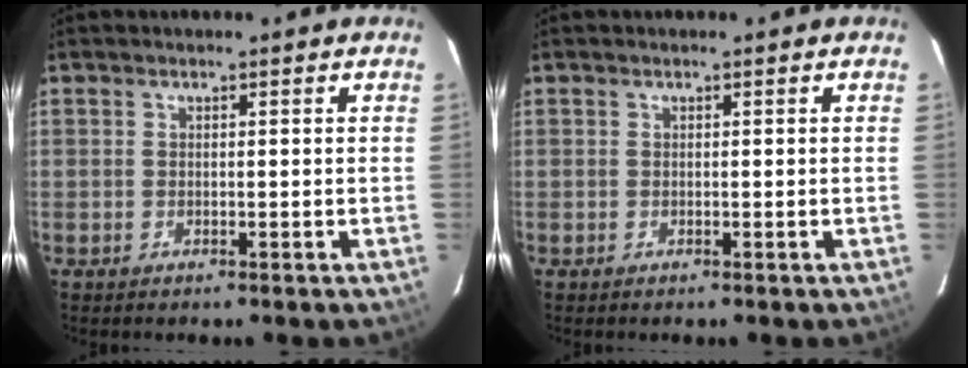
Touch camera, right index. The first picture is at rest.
{"total": 0.0}